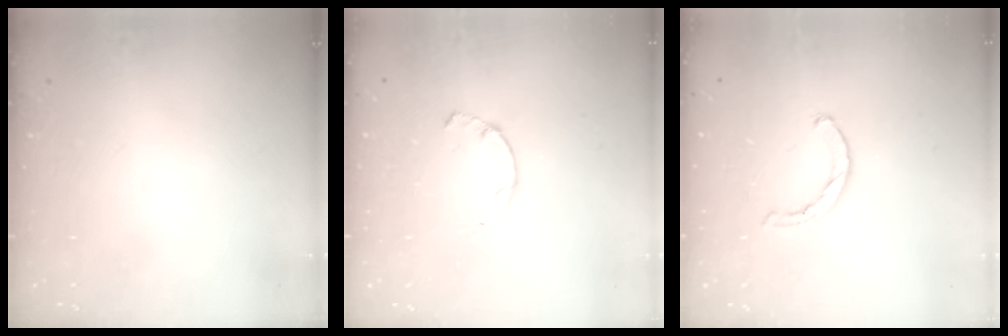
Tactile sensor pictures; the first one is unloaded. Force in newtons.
{"total": 1.7, "press": 1.6, "slide": 0.4}
{"total": 1.9, "press": 1.9, "slide": 0.3}